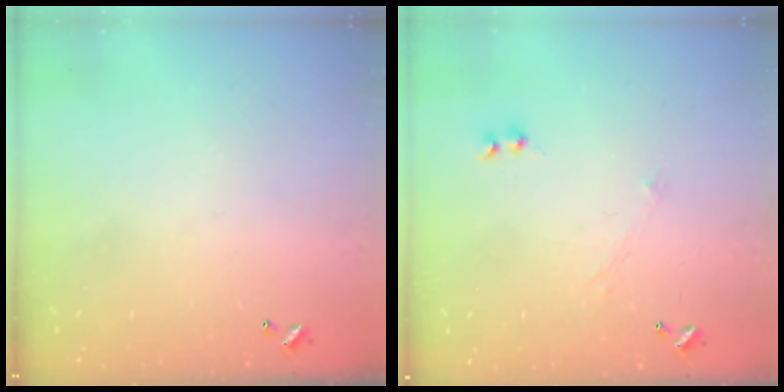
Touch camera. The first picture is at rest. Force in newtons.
{"total": 1.1, "press": 0.9, "slide": 0.5}